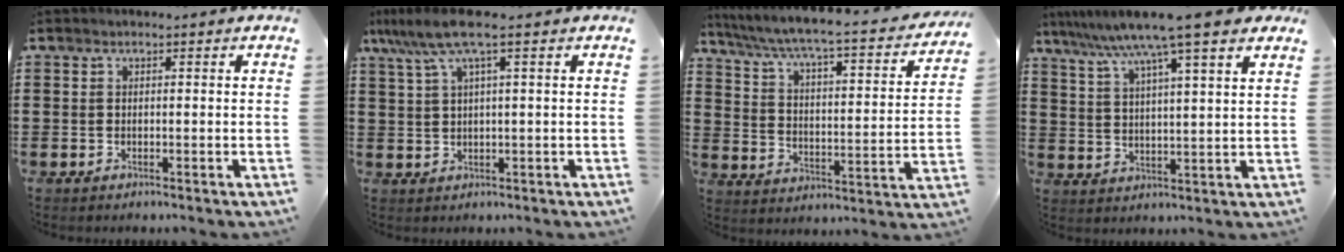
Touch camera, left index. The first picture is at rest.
{"total": 6.6, "force": [3.0, 0.9, 5.8], "torque": [-0.135, -0.002, 0.048]}
{"total": 4.4, "force": [3.5, 0.0, 2.7], "torque": [-0.073, -0.040, 0.046]}
{"total": 9.1, "force": [7.1, -0.2, 5.7], "torque": [-0.134, -0.032, 0.117]}